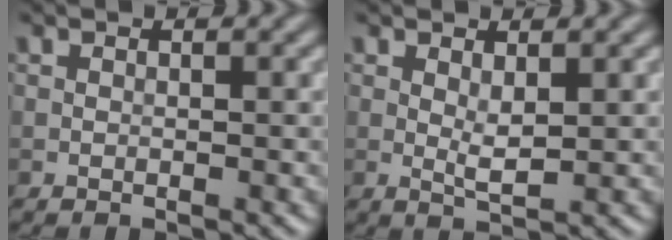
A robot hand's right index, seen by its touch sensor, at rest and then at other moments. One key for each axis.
{"total": 1.7, "fx": 0.6, "fy": 0.5, "fz": 1.5, "tx": -0.032, "ty": -0.004, "tz": 0.013}